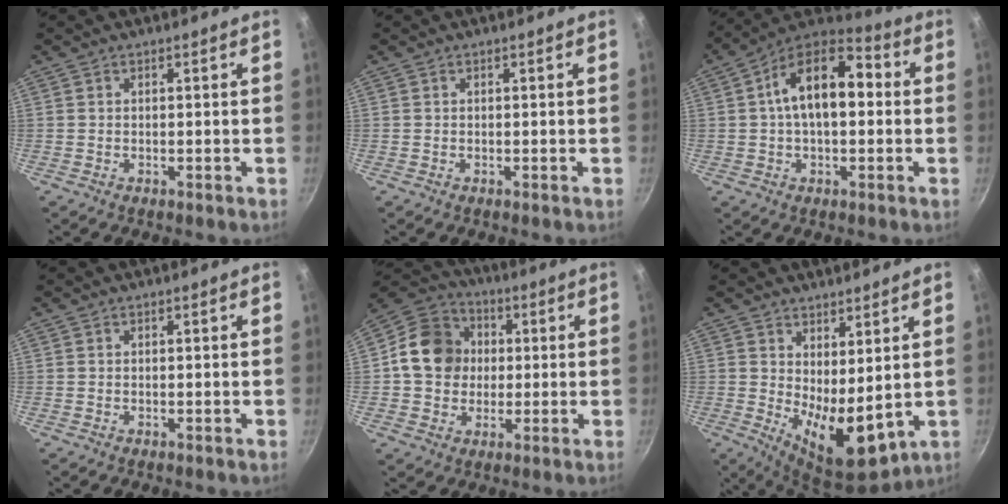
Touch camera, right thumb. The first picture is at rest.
{"total": 0.0}
{"total": 15.5, "force": [1.6, 8.8, 12.7], "torque": [-0.178, 0.037, 0.007]}
{"total": 0.0}
{"total": 13.2, "force": [1.0, 11.5, 6.4], "torque": [-0.081, 0.020, 0.003]}
{"total": 10.7, "force": [2.3, 4.9, 9.2], "torque": [-0.125, -0.045, 0.050]}